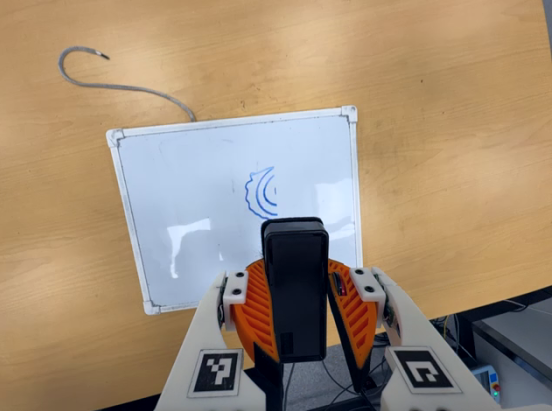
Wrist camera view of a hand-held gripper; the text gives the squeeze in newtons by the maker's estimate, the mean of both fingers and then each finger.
{"total": 10.4, "left": 10.1, "right": 10.8}